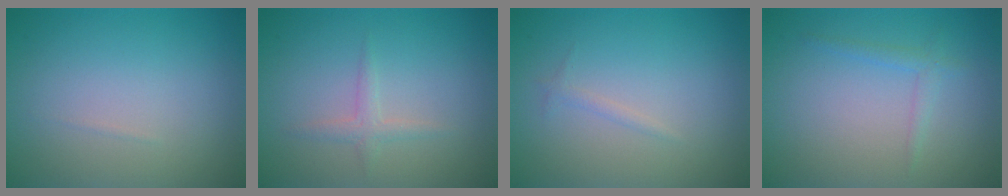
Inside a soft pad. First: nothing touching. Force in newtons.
{"total": 1.3, "press": 1.3, "slide": 0.1}
{"total": 0.6, "press": 0.6, "slide": 0.1}
{"total": 1.2, "press": 1.2, "slide": 0.1}